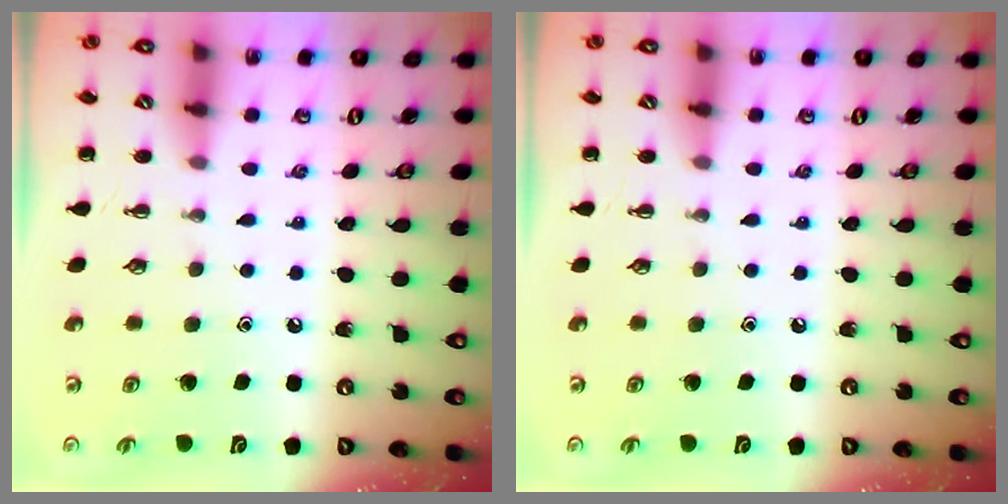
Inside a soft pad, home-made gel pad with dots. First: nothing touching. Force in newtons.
{"total": 0.0}